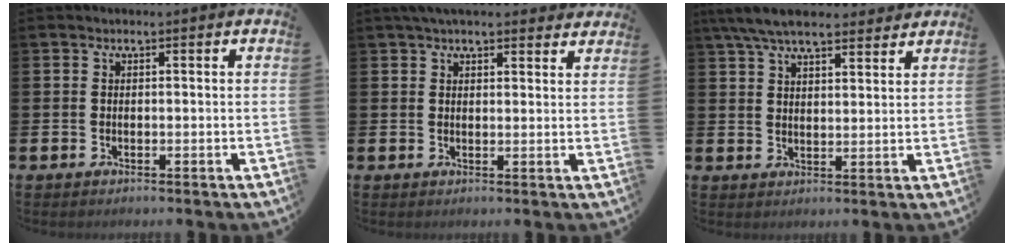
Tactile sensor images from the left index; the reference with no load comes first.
{"total": 3.8, "force": [3.5, 0.9, 1.2], "torque": [-0.027, -0.010, 0.064]}
{"total": 7.1, "force": [6.5, 1.7, 2.5], "torque": [-0.066, -0.020, 0.118]}